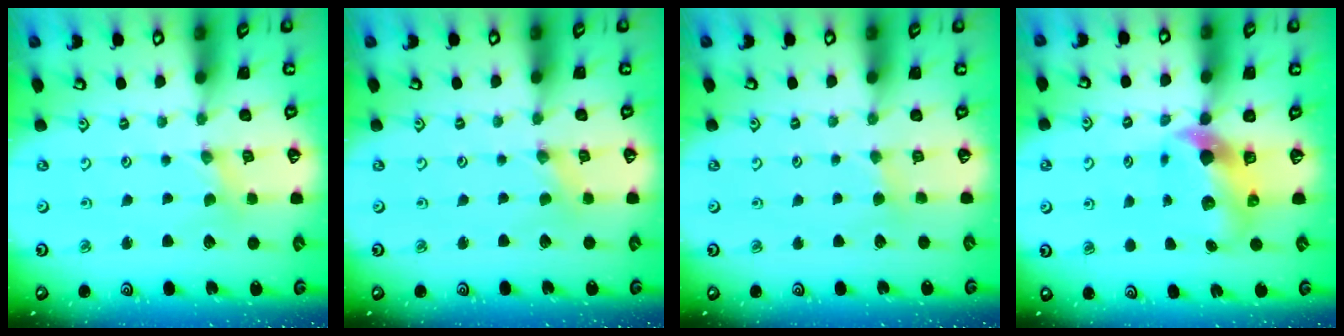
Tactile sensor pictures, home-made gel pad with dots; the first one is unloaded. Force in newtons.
{"total": 0.0}
{"total": 2.3, "press": 2.3, "slide": 0.3}
{"total": 7.4, "press": 7.3, "slide": 1.3}